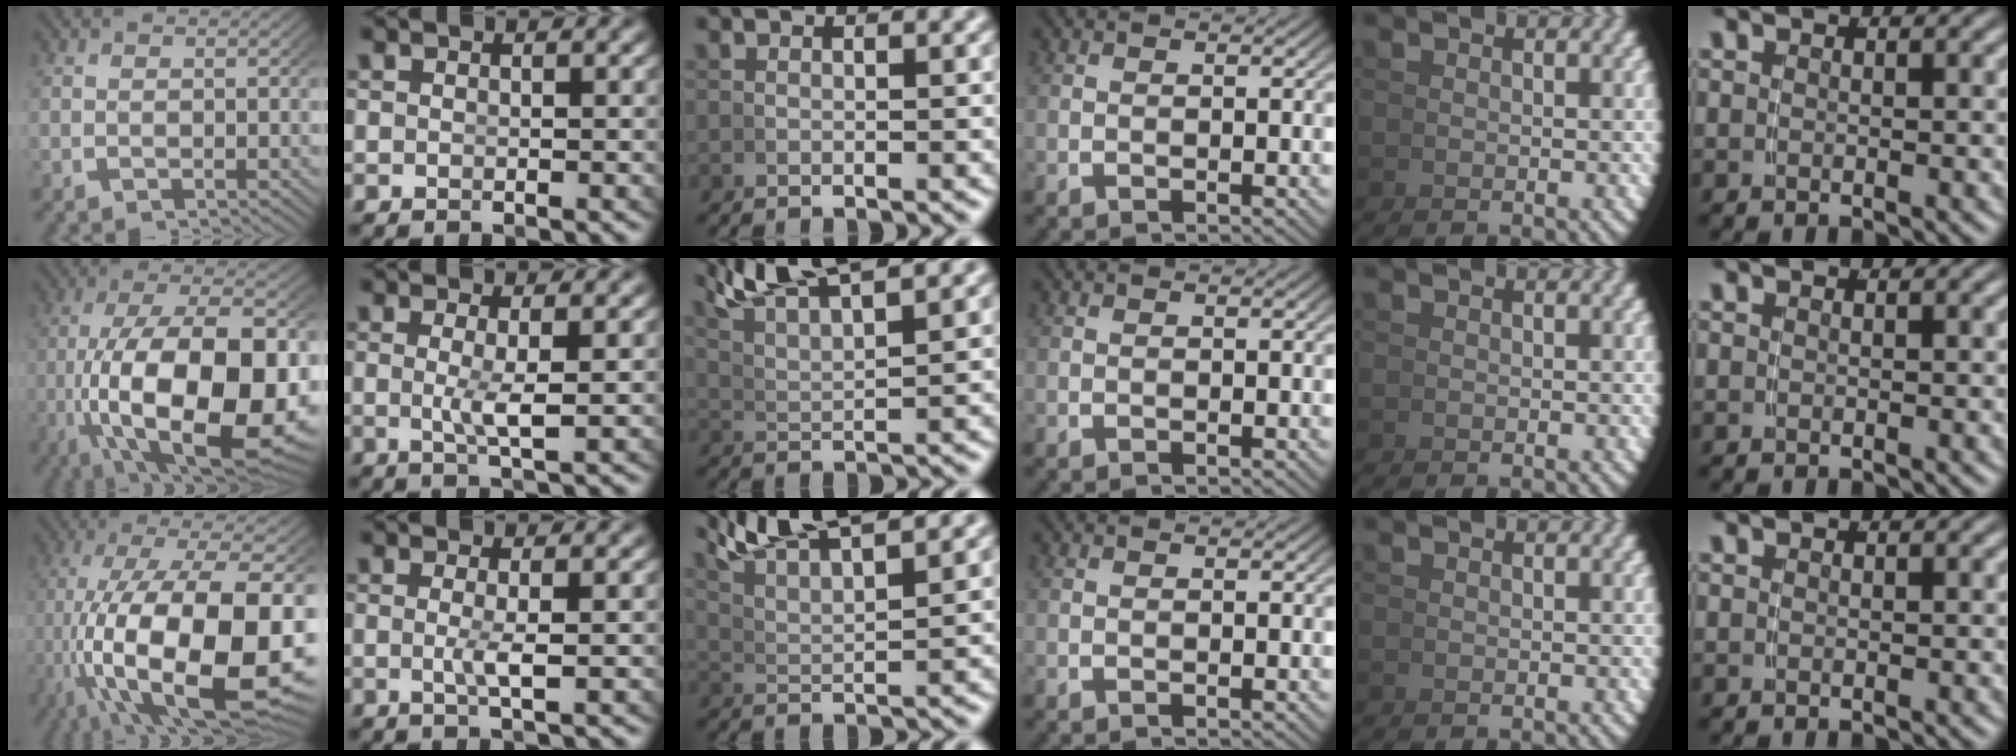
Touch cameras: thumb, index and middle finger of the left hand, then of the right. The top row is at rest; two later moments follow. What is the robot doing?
{"motion": "grasp_and_lifting", "object": "whiteboard"}